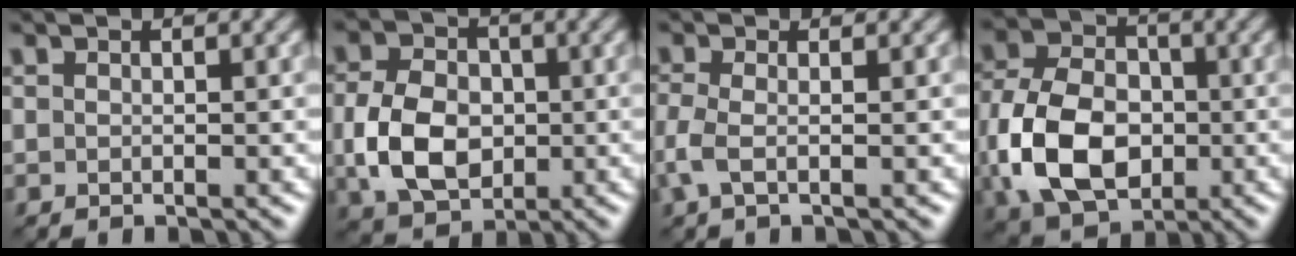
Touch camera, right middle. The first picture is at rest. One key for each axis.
{"total": 6.7, "fx": -0.9, "fy": 4.9, "fz": 4.5, "tx": -0.100, "ty": -0.004, "tz": -0.026}
{"total": 2.3, "fx": -0.7, "fy": 0.9, "fz": 2.0, "tx": -0.060, "ty": -0.004, "tz": -0.021}
{"total": 10.2, "fx": -2.3, "fy": 7.1, "fz": 7.0, "tx": -0.152, "ty": -0.006, "tz": -0.057}